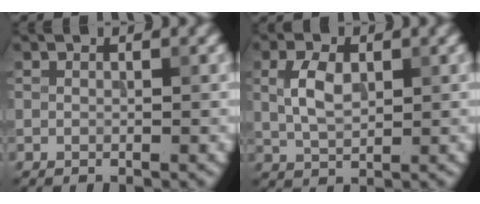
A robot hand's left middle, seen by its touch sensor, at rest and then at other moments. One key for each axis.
{"total": 3.5, "fx": 0.7, "fy": 2.1, "fz": 2.7, "tx": -0.063, "ty": 0.004, "tz": 0.014}